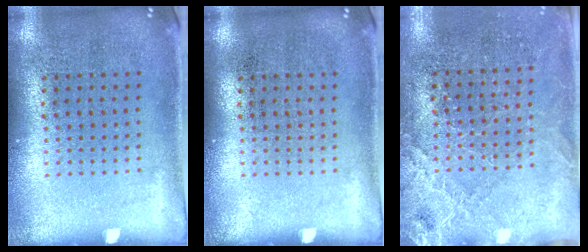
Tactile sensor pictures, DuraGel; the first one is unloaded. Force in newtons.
{"total": 0.0}
{"total": 2.6, "press": 2.6, "slide": 0.5}